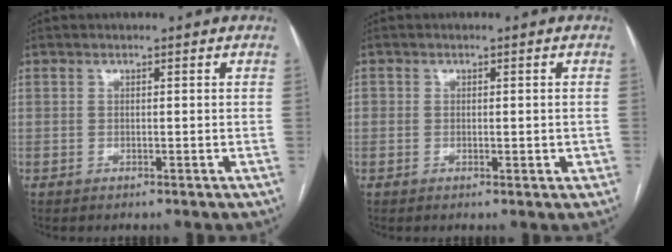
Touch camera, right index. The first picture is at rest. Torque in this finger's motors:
{"motor_torque": [0.00, 0.27, 0.14, 0.05]}